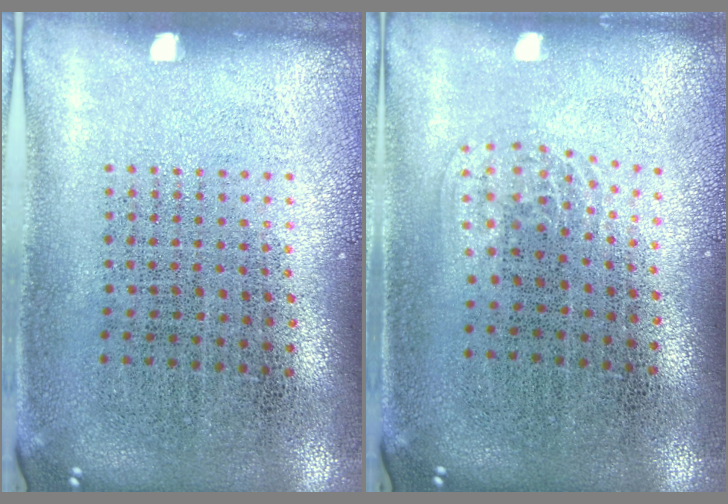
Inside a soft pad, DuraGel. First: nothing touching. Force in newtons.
{"total": 1.0, "press": 0.7, "slide": 0.8}